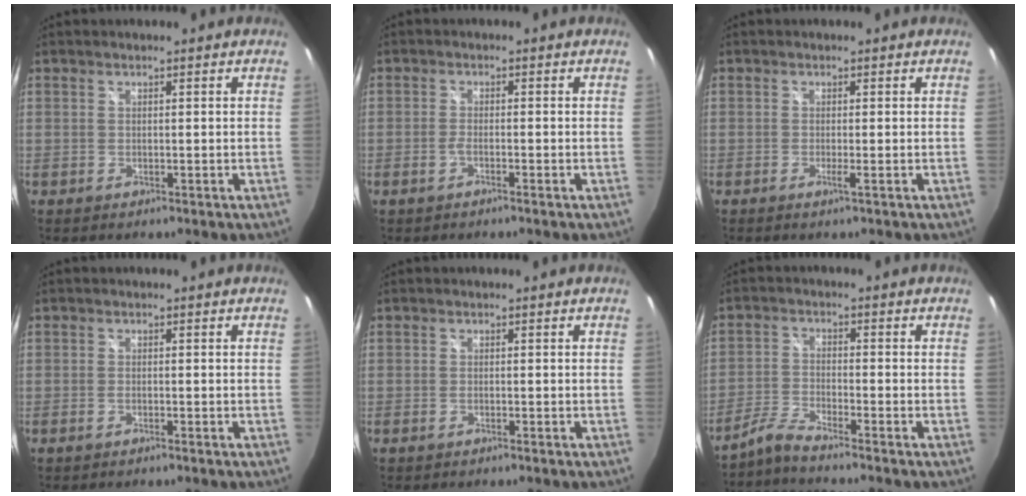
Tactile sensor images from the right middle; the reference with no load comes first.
{"total": 1.6, "force": [-1.1, 0.1, 1.1], "torque": [-0.032, 0.002, -0.024]}
{"total": 1.1, "force": [0.2, -0.8, 0.6], "torque": [-0.009, -0.004, -0.001]}
{"total": 0.8, "force": [-0.7, 0.1, 0.5], "torque": [-0.012, 0.000, -0.014]}
{"total": 0.5, "force": [-0.5, 0.1, 0.3], "torque": [-0.007, 0.000, -0.010]}
{"total": 3.2, "force": [-2.9, -0.7, 1.2], "torque": [-0.038, -0.001, -0.069]}